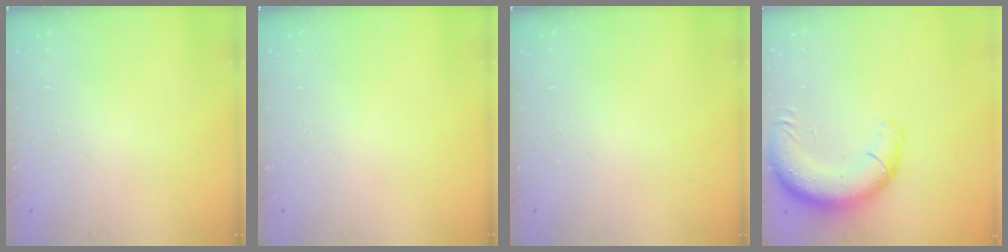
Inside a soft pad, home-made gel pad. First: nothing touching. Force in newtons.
{"total": 0.0}
{"total": 0.0}
{"total": 13.8, "press": 13.2, "slide": 4.1}